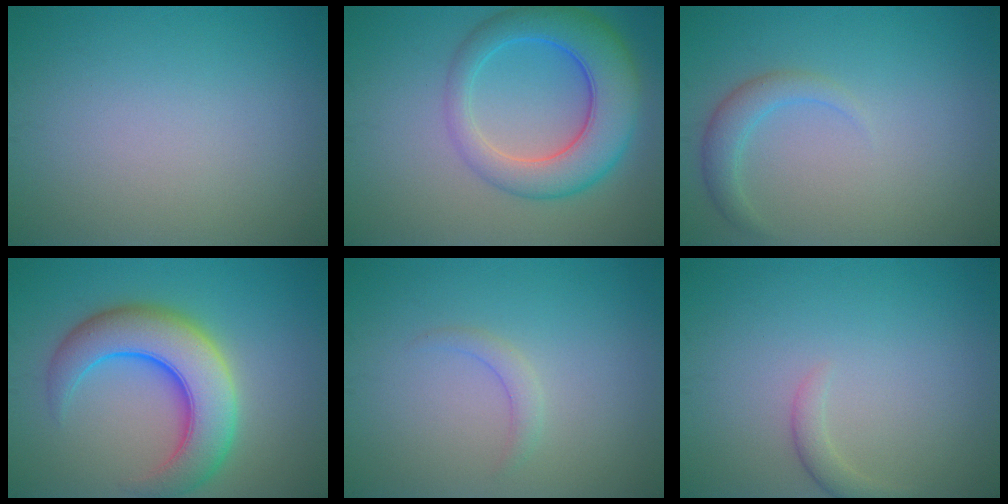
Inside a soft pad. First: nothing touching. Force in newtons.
{"total": 7.5, "press": 7.5, "slide": 0.2}
{"total": 2.1, "press": 2.1, "slide": 0.1}
{"total": 8.7, "press": 8.7, "slide": 0.3}
{"total": 1.2, "press": 1.2, "slide": 0.1}
{"total": 1.4, "press": 1.4, "slide": 0.1}